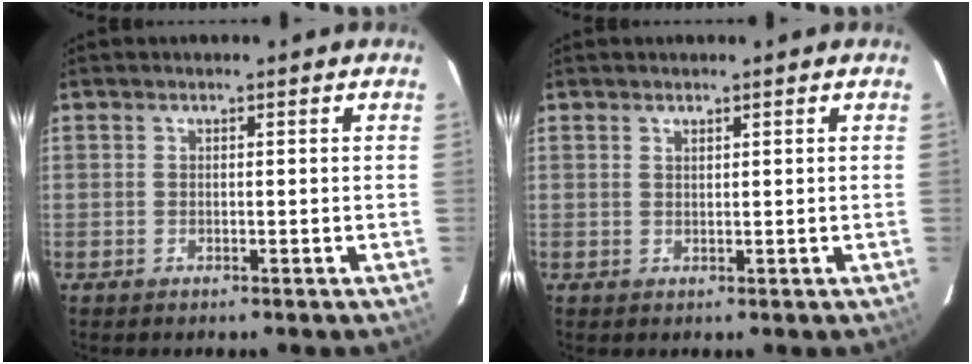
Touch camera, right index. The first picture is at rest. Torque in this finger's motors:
{"motor_torque": [-0.30, 0.00, -0.08, -0.01]}